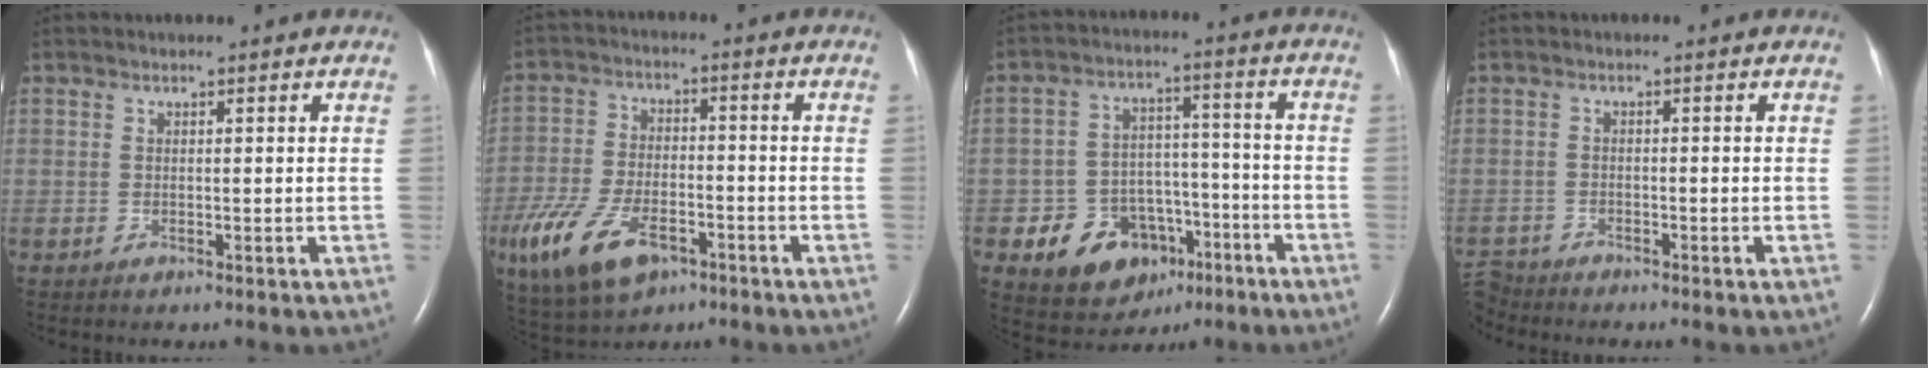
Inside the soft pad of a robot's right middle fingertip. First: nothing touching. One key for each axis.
{"total": 13.8, "fx": -7.3, "fy": 6.6, "fz": 9.6, "tx": -0.210, "ty": -0.012, "tz": -0.125}
{"total": 11.1, "fx": -5.5, "fy": 8.2, "fz": 5.1, "tx": -0.083, "ty": 0.027, "tz": -0.074}
{"total": 3.3, "fx": -3.3, "fy": 0.5, "fz": -0.5, "tx": 0.012, "ty": -0.012, "tz": -0.061}